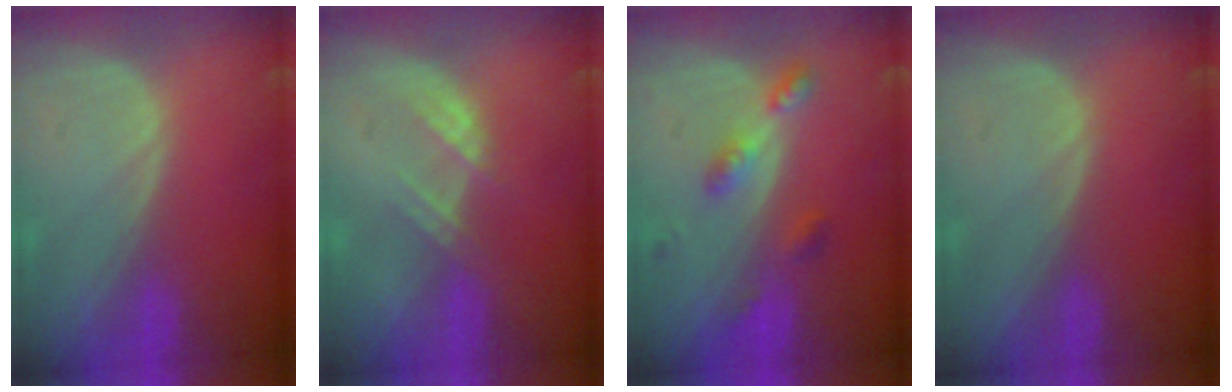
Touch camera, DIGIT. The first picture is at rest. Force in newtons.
{"total": 2.7, "press": 2.7, "slide": 0.3}
{"total": 4.5, "press": 4.3, "slide": 1.3}
{"total": 0.0}